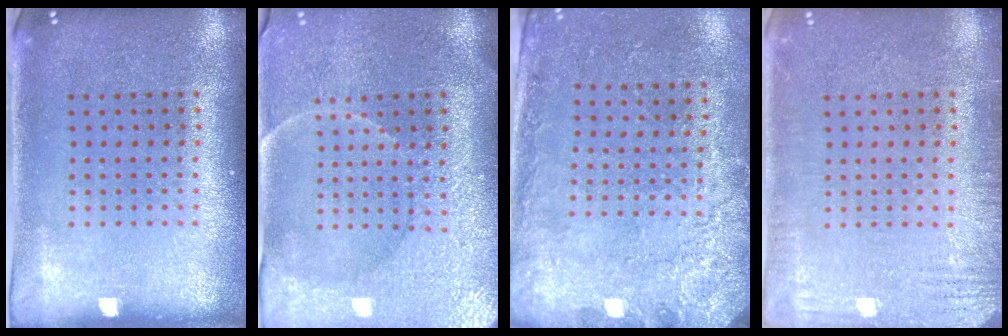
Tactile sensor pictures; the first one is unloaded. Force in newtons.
{"total": 3.7, "press": 3.4, "slide": 1.4}
{"total": 2.7, "press": 2.2, "slide": 1.5}
{"total": 2.5, "press": 2.5, "slide": 0.4}